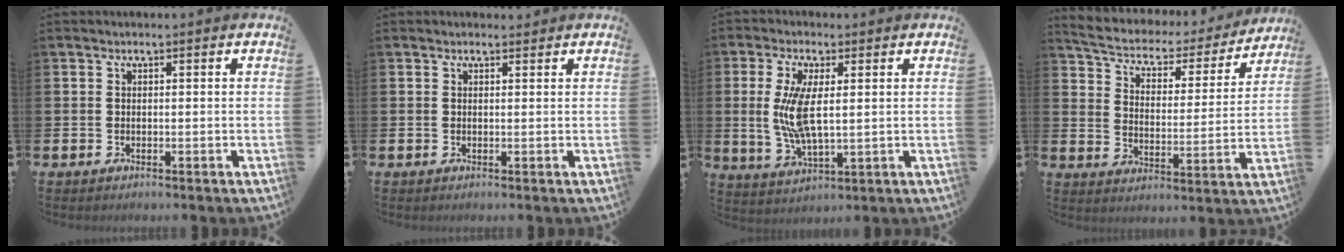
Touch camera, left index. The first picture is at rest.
{"total": 0.7, "force": [0.6, 0.3, 0.0], "torque": [0.010, 0.000, 0.009]}
{"total": 7.4, "force": [1.5, 2.9, 6.7], "torque": [-0.144, 0.001, 0.023]}
{"total": 5.1, "force": [4.6, 1.7, 1.4], "torque": [-0.052, -0.037, 0.070]}